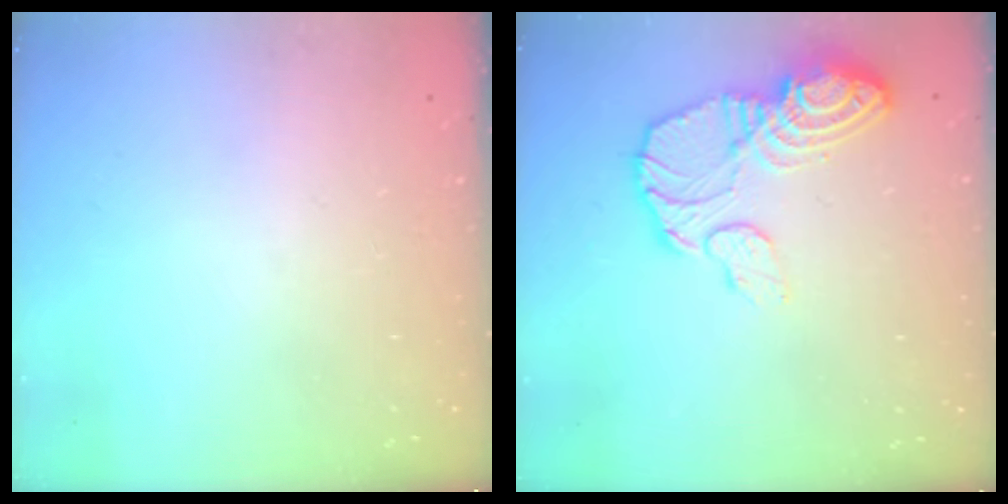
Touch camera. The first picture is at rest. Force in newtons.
{"total": 14.1, "press": 14.0, "slide": 1.5}